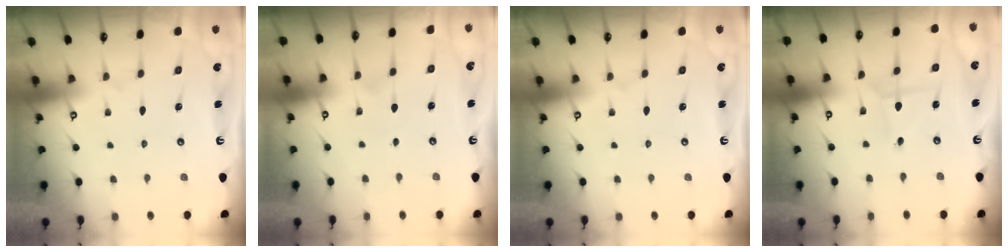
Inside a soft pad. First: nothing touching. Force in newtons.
{"total": 3.0, "press": 3.0, "slide": 0.2}
{"total": 0.0}
{"total": 2.2, "press": 2.1, "slide": 0.3}